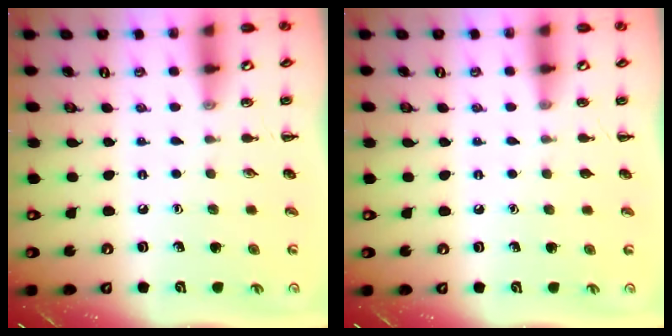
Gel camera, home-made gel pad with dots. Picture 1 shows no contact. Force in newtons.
{"total": 0.6, "press": 0.6, "slide": 0.1}